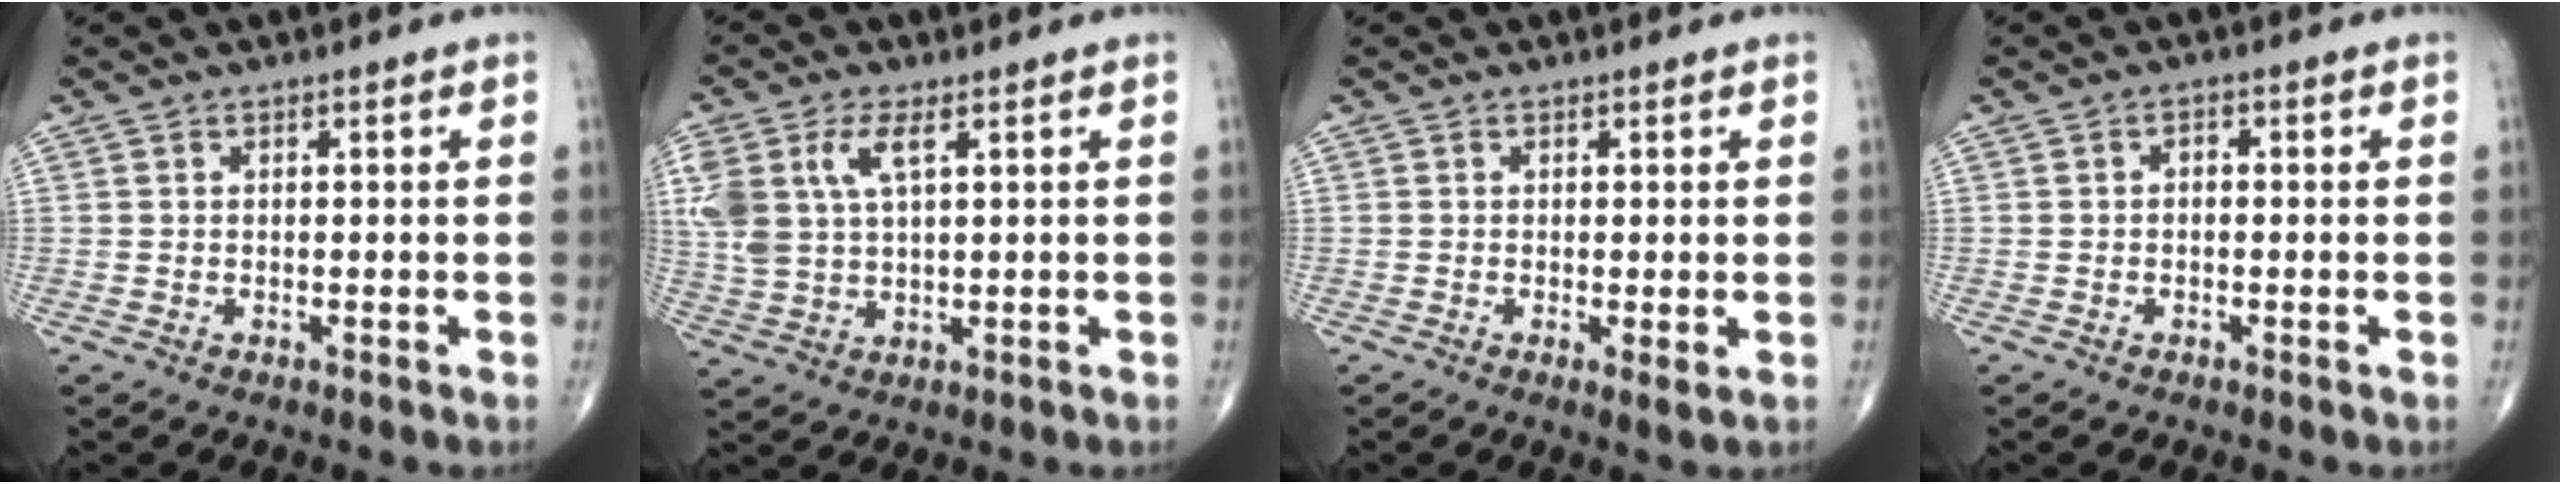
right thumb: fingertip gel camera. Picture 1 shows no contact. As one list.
[{"total": 9.1, "force": [3.4, 4.3, 7.3], "torque": [-0.171, 0.003, 0.072]}, {"total": 1.6, "force": [-0.1, 0.3, 1.6], "torque": [-0.027, -0.008, -0.004]}, {"total": 1.2, "force": [-0.1, 0.8, 0.9], "torque": [-0.007, 0.006, -0.006]}]